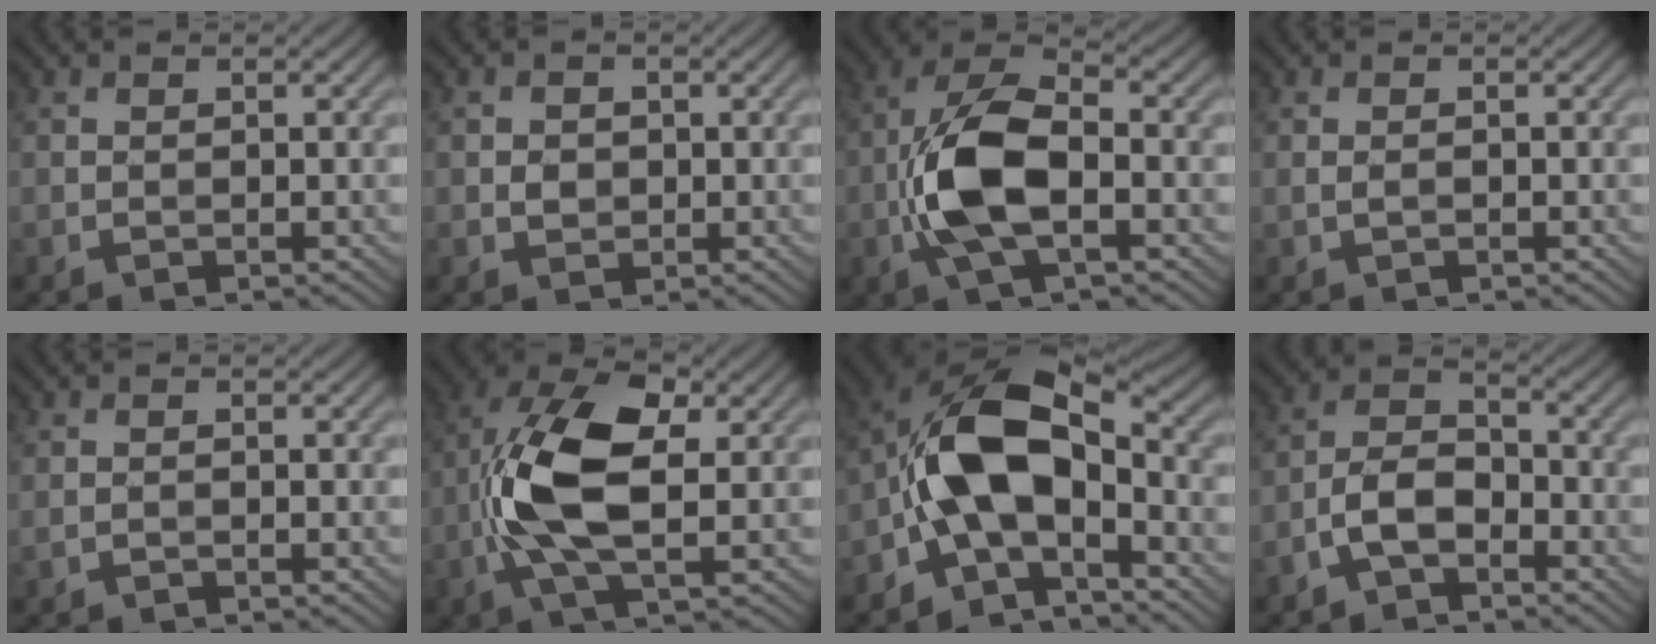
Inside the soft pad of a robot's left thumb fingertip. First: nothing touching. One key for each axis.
{"total": 1.9, "fx": -0.2, "fy": 1.7, "fz": 0.9, "tx": -0.024, "ty": -0.002, "tz": -0.006}
{"total": 10.6, "fx": -2.5, "fy": 4.9, "fz": 9.1, "tx": -0.201, "ty": 0.012, "tz": -0.055}
{"total": 0.8, "fx": -0.2, "fy": 0.3, "fz": 0.8, "tx": -0.020, "ty": 0.001, "tz": -0.003}
{"total": 0.6, "fx": -0.3, "fy": 0.3, "fz": 0.5, "tx": -0.014, "ty": 0.002, "tz": -0.007}
{"total": 12.3, "fx": -0.4, "fy": 5.8, "fz": 10.9, "tx": -0.239, "ty": 0.018, "tz": -0.015}
{"total": 12.0, "fx": -2.9, "fy": 6.8, "fz": 9.4, "tx": -0.178, "ty": 0.014, "tz": -0.069}
{"total": 5.3, "fx": -3.1, "fy": 2.5, "fz": 3.4, "tx": -0.064, "ty": 0.013, "tz": -0.073}